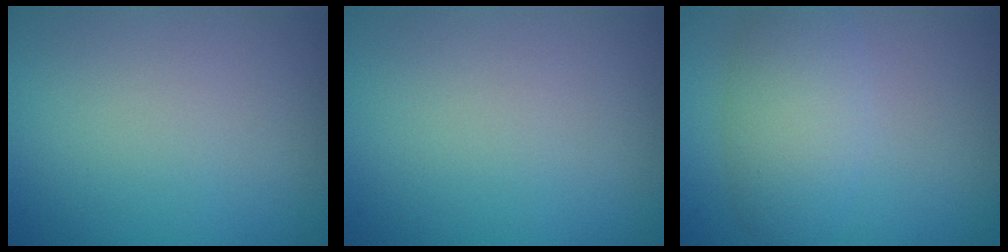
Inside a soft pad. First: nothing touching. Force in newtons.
{"total": 0.0}
{"total": 4.4, "press": 4.4, "slide": 0.1}